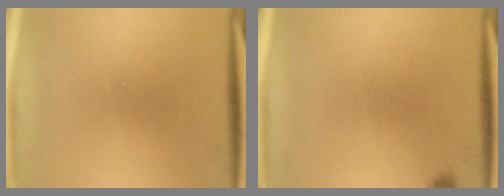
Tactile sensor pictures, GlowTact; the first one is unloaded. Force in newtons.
{"total": 1.0}